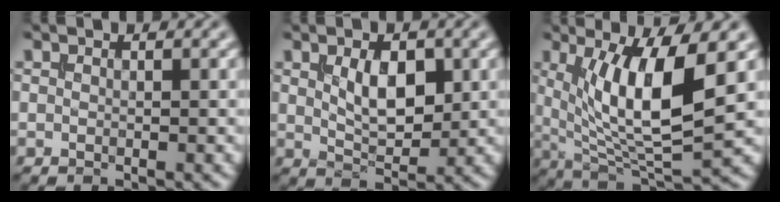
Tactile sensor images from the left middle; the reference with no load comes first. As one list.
[{"total": 3.9, "force": [1.0, 2.1, 3.2], "torque": [-0.061, -0.002, 0.020]}, {"total": 9.0, "force": [2.2, 2.7, 8.3], "torque": [-0.145, -0.018, 0.046]}]